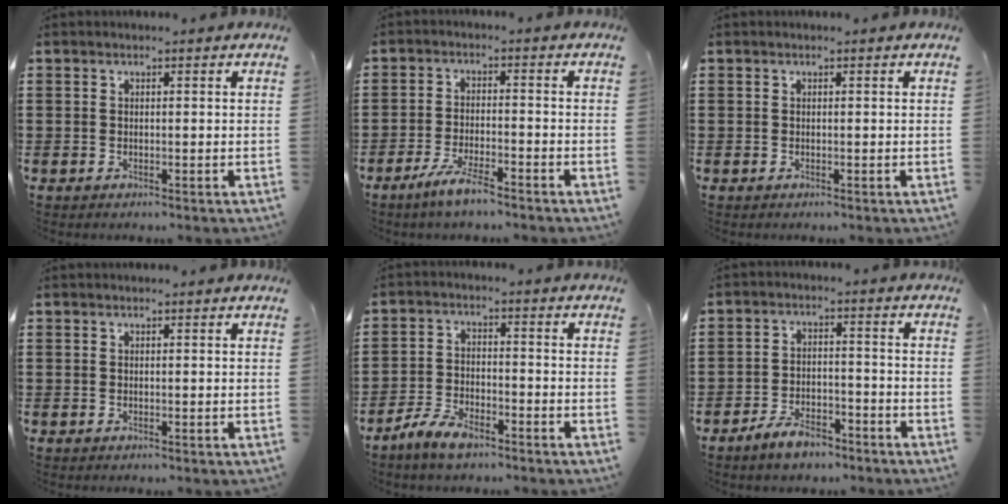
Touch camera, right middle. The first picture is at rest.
{"total": 5.0, "force": [-3.9, 0.6, 3.1], "torque": [-0.070, -0.007, -0.073]}
{"total": 0.0}
{"total": 0.0}
{"total": 4.9, "force": [-4.0, 1.6, 2.3], "torque": [-0.058, 0.004, -0.080]}
{"total": 5.0, "force": [-4.3, 1.5, 1.9], "torque": [-0.044, 0.007, -0.086]}